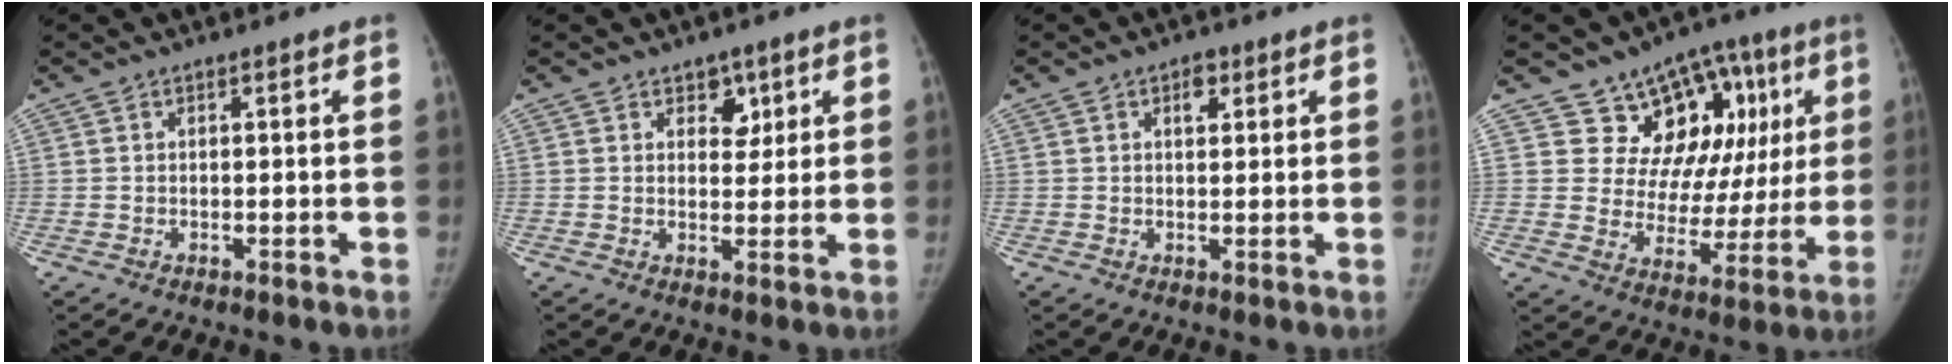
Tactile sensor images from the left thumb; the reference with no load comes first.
{"total": 4.1, "force": [2.3, 2.8, 1.9], "torque": [0.003, -0.014, 0.035]}
{"total": 2.9, "force": [1.5, 1.8, 1.7], "torque": [-0.011, -0.005, 0.020]}
{"total": 17.3, "force": [7.3, 11.9, 10.2], "torque": [-0.063, -0.010, 0.113]}